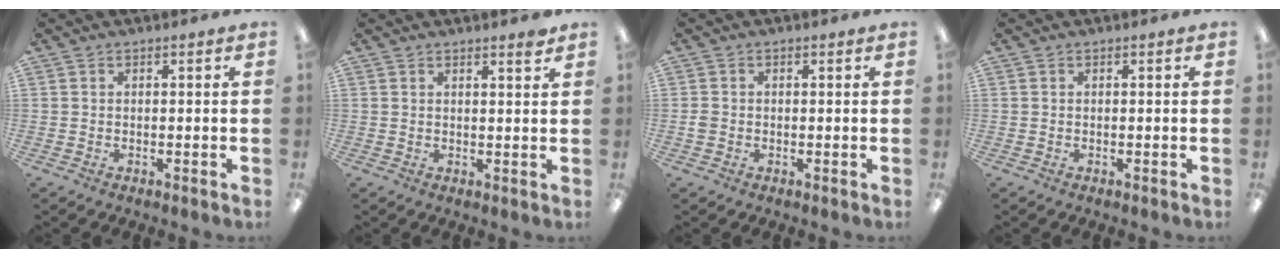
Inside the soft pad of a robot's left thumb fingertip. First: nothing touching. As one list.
[{"total": 2.0, "force": [1.9, 0.0, 0.6], "torque": [0.001, -0.015, 0.031]}, {"total": 1.2, "force": [-0.3, 1.1, 0.5], "torque": [-0.008, 0.004, -0.006]}, {"total": 0.0}]